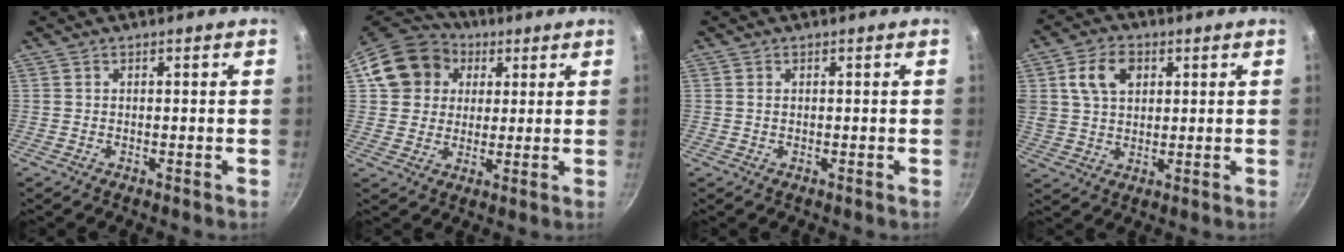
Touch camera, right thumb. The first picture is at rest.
{"total": 13.9, "force": [4.2, 12.0, 5.6], "torque": [-0.087, 0.024, 0.064]}
{"total": 0.6, "force": [0.1, 0.4, 0.4], "torque": [-0.008, 0.000, 0.003]}
{"total": 9.2, "force": [3.2, 6.5, 5.7], "torque": [-0.090, 0.000, 0.054]}